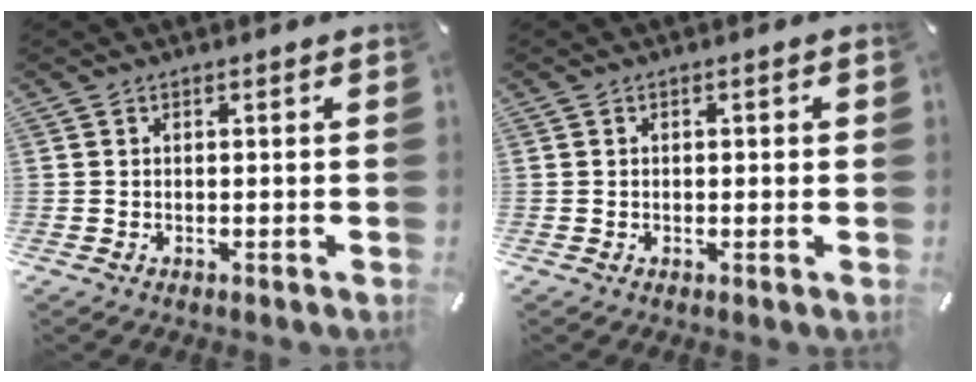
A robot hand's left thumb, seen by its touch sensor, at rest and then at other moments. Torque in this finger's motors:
{"motor_torque": [-0.09, -0.83, -0.12, 0.31, -0.01]}